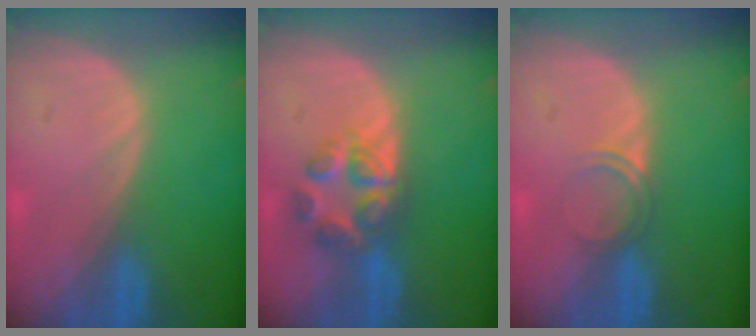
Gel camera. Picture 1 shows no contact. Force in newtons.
{"total": 6.8, "press": 5.8, "slide": 3.4}
{"total": 2.1, "press": 1.8, "slide": 1.1}